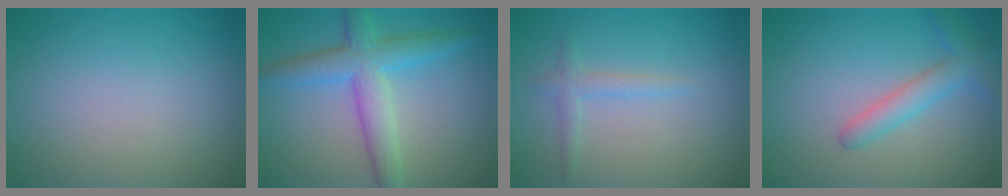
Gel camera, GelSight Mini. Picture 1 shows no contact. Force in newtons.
{"total": 5.3, "press": 5.3, "slide": 0.1}
{"total": 1.5, "press": 1.4, "slide": 0.1}
{"total": 2.8, "press": 2.7, "slide": 0.2}